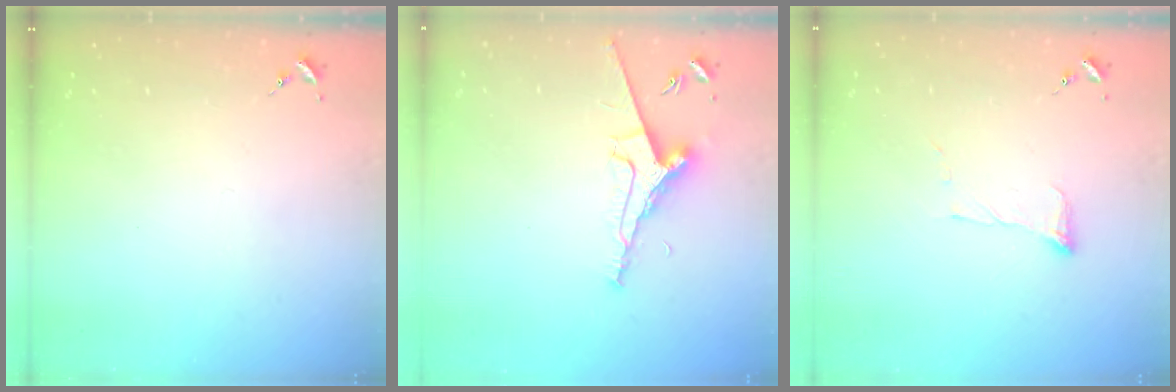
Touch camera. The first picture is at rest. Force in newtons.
{"total": 9.1, "press": 9.0, "slide": 1.4}
{"total": 6.1, "press": 6.1, "slide": 0.3}